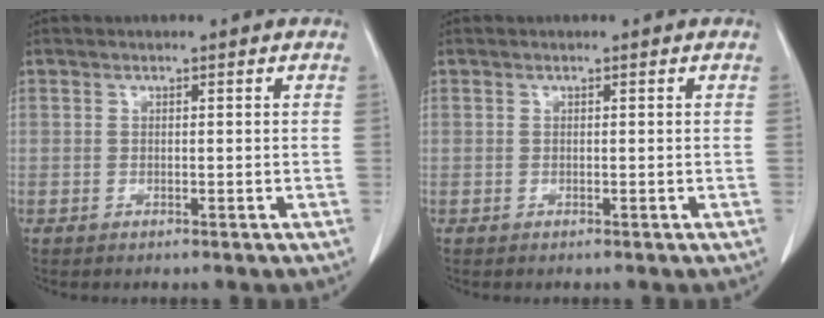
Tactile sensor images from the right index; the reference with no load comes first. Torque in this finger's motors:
{"motor_torque": [0.00, 0.00, 0.00, 0.00]}